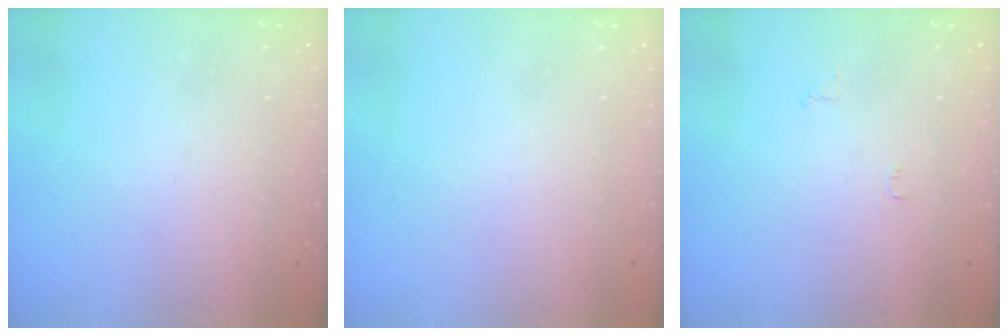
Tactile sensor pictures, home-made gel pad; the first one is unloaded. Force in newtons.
{"total": 1.7, "press": 1.6, "slide": 0.1}
{"total": 2.5, "press": 2.5, "slide": 0.4}